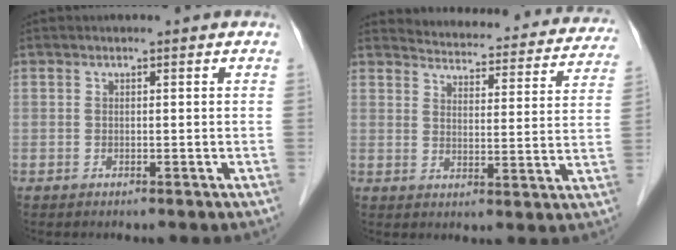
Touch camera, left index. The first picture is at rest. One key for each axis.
{"total": 21.7, "fx": 20.6, "fy": 4.9, "fz": 4.9, "tx": -0.055, "ty": -0.038, "tz": 0.235}